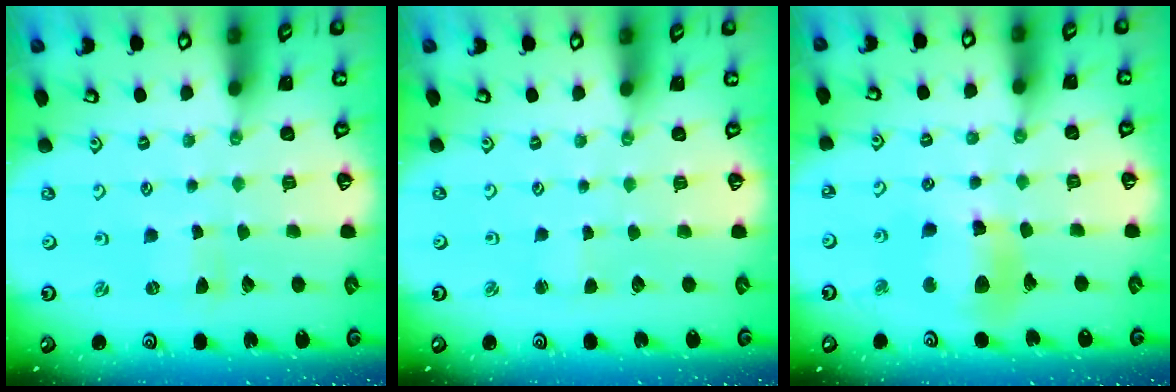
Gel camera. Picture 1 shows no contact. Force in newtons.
{"total": 1.0, "press": 0.9, "slide": 0.1}
{"total": 11.7, "press": 11.6, "slide": 1.4}